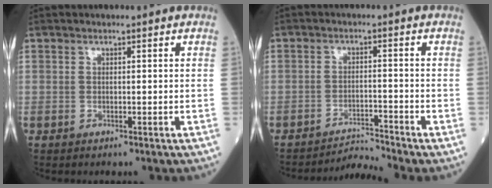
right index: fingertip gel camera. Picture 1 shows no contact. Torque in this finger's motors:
{"motor_torque": [-0.02, -0.28, 0.12, -0.01]}